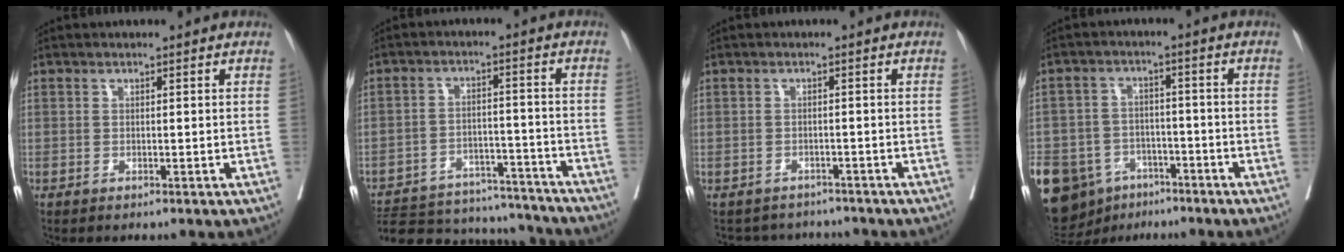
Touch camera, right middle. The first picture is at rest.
{"total": 21.3, "force": [-19.5, 6.0, 6.1], "torque": [-0.124, 0.003, -0.269]}
{"total": 5.3, "force": [-4.8, 2.2, -0.6], "torque": [0.018, 0.011, -0.064]}
{"total": 24.9, "force": [-13.7, 17.3, 11.5], "torque": [-0.355, -0.020, -0.213]}